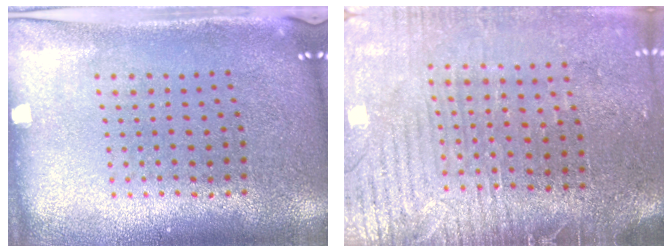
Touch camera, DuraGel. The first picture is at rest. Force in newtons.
{"total": 3.8, "press": 3.5, "slide": 1.6}